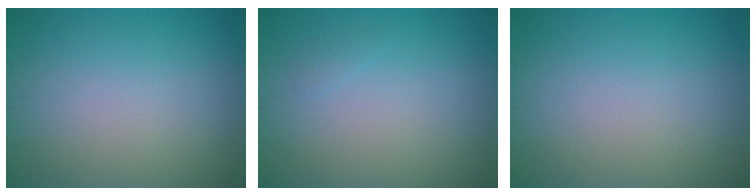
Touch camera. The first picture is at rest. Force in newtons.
{"total": 0.5, "press": 0.5, "slide": 0.1}
{"total": 0.0}